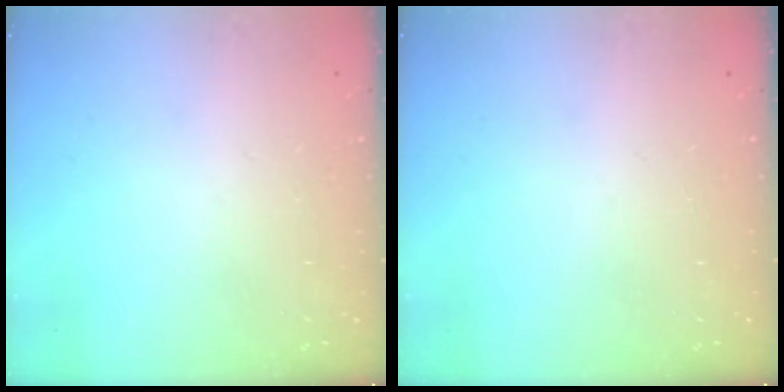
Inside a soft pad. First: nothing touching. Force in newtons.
{"total": 0.0}